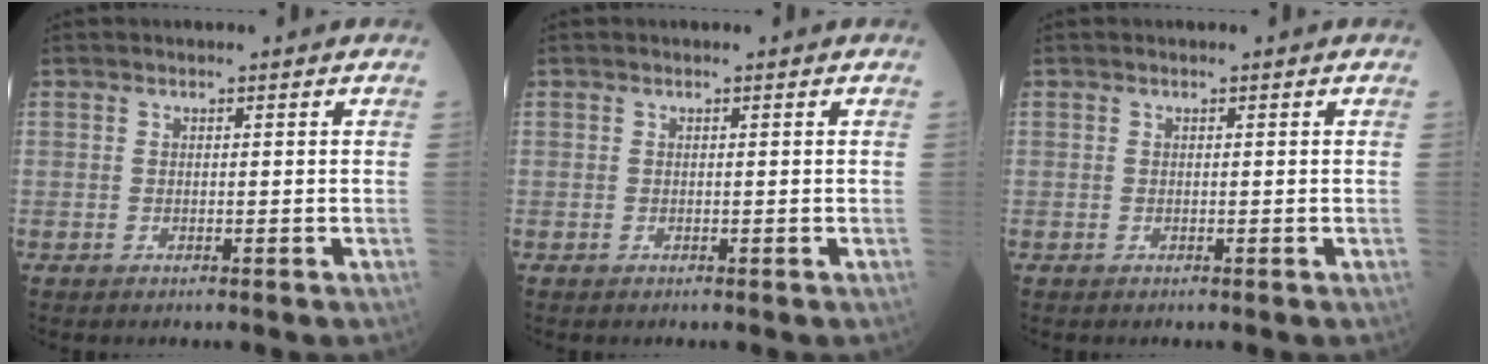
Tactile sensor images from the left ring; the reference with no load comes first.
{"total": 0.0}
{"total": 0.0}